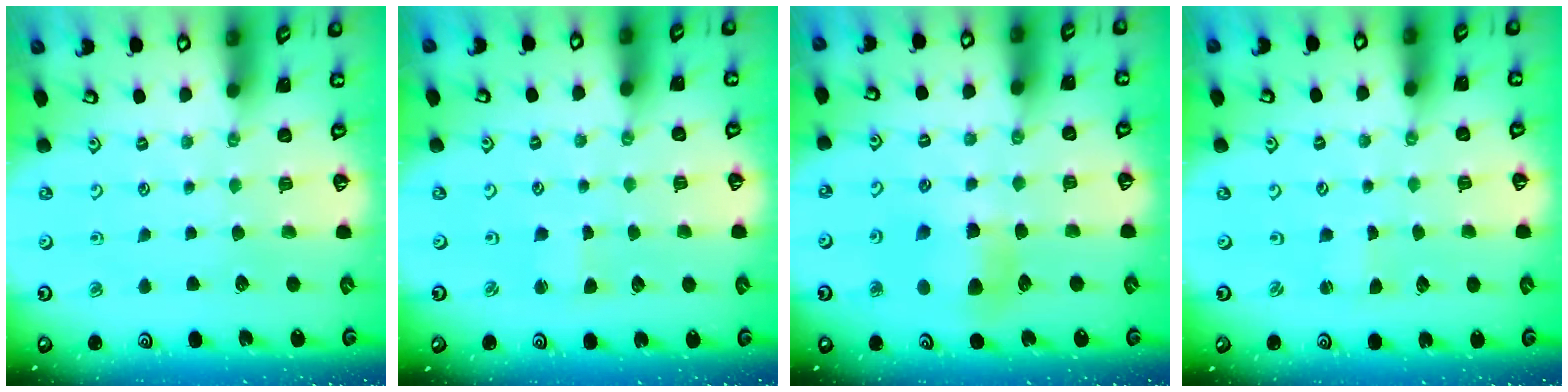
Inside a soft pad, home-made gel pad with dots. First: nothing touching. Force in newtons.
{"total": 1.4, "press": 1.4, "slide": 0.3}
{"total": 7.0, "press": 6.9, "slide": 1.1}
{"total": 0.0}